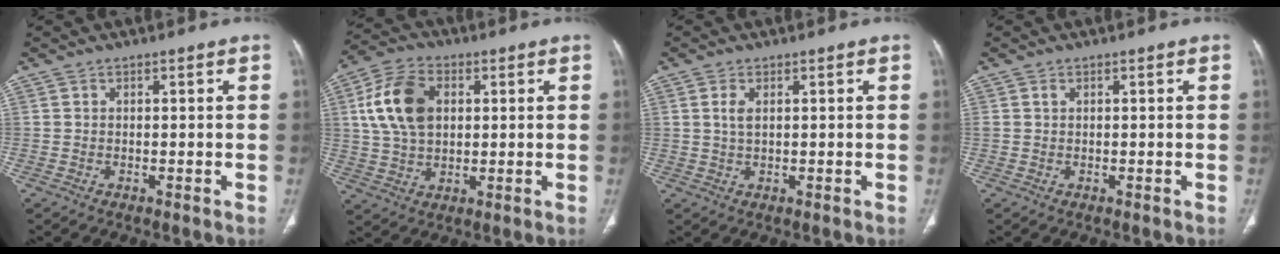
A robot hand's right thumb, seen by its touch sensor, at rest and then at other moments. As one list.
[{"total": 12.7, "force": [2.7, 8.4, 9.1], "torque": [-0.166, 0.009, 0.049]}, {"total": 2.4, "force": [0.8, 1.2, 2.0], "torque": [-0.045, 0.001, 0.018]}, {"total": 0.5, "force": [0.3, 0.3, 0.3], "torque": [-0.006, 0.003, 0.006]}]